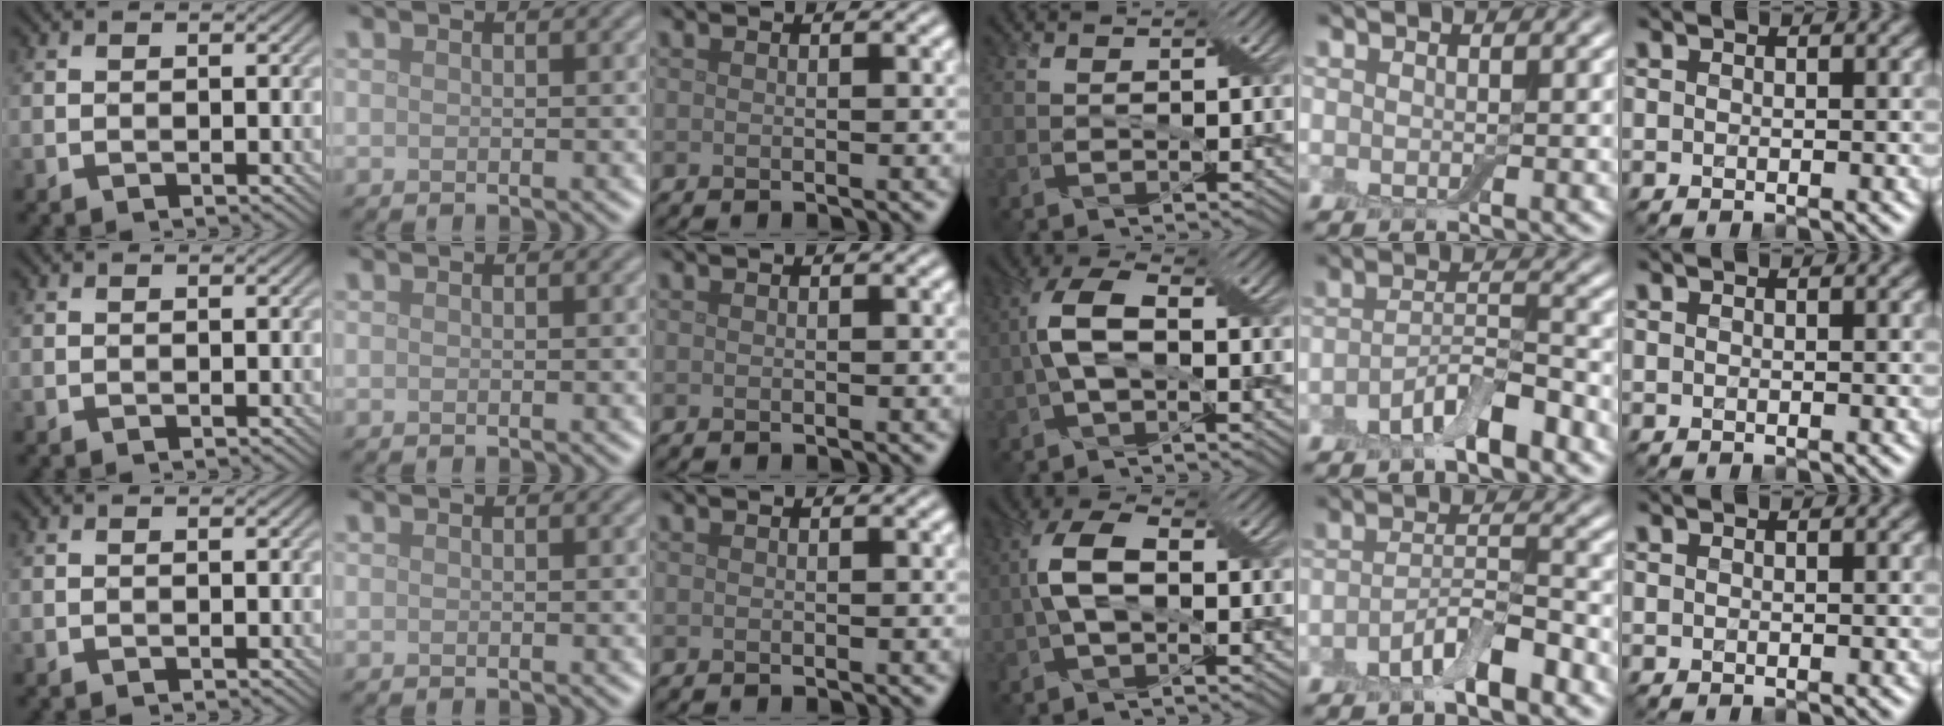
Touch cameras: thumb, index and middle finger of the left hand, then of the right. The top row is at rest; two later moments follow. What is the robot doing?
{"motion": "fold", "object": "bandage"}